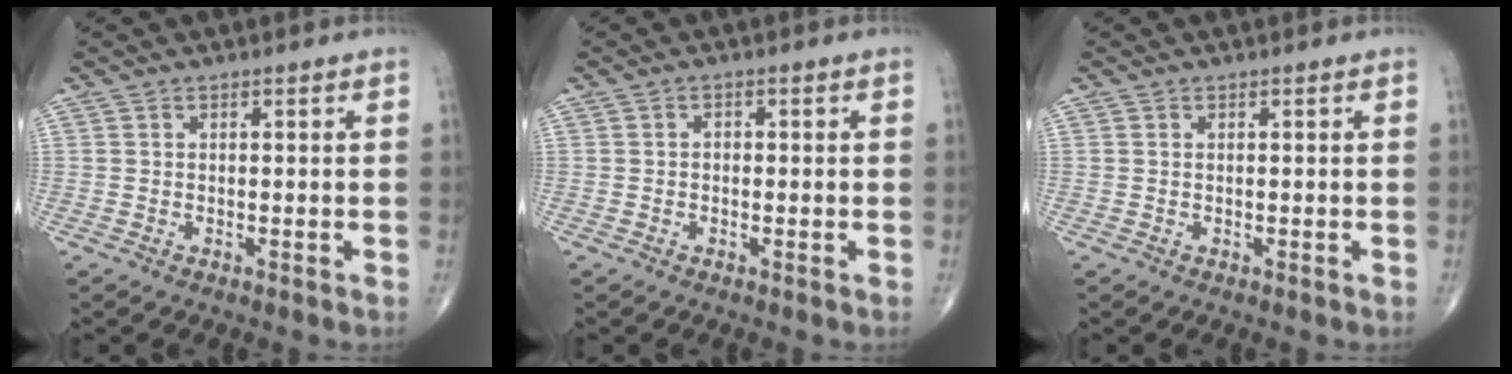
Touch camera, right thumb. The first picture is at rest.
{"total": 1.0, "force": [-0.1, 0.7, 0.6], "torque": [-0.003, 0.005, -0.005]}
{"total": 0.0}